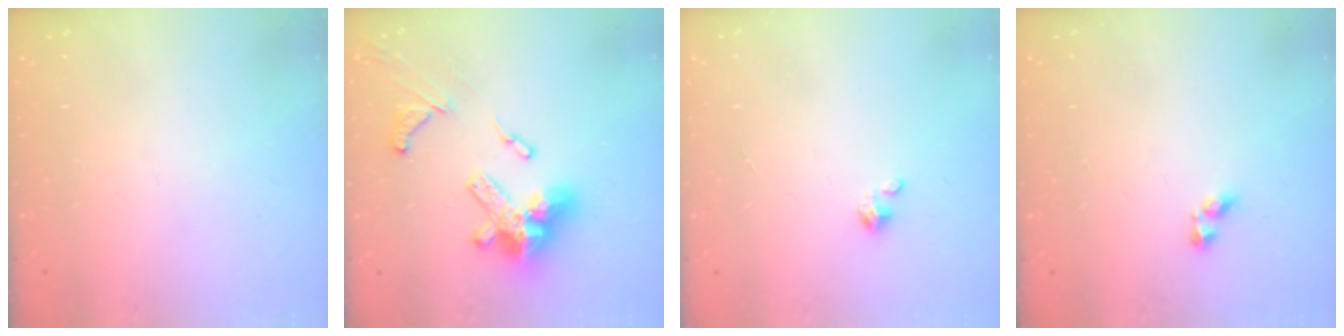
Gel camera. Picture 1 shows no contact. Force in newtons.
{"total": 17.9, "press": 17.7, "slide": 2.1}
{"total": 1.4, "press": 1.4, "slide": 0.3}
{"total": 3.6, "press": 3.6, "slide": 0.1}